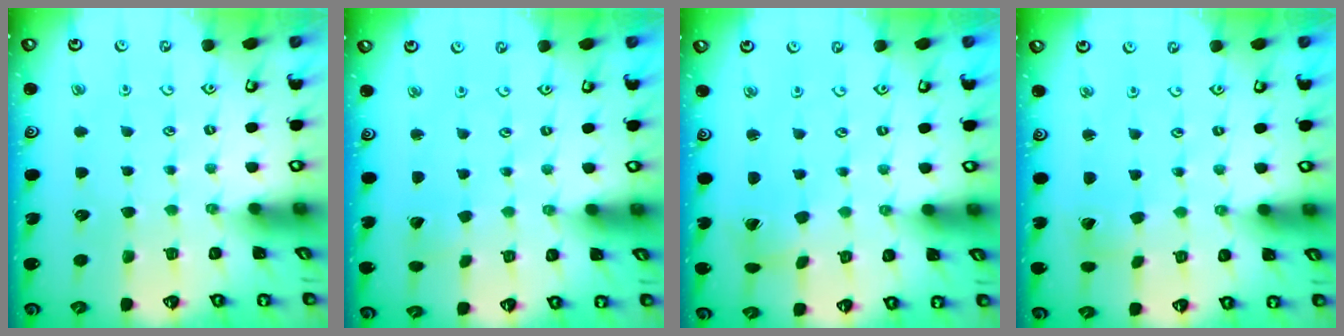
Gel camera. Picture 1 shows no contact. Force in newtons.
{"total": 0.5, "press": 0.5, "slide": 0.0}
{"total": 2.0, "press": 2.0, "slide": 0.2}
{"total": 0.9, "press": 0.9, "slide": 0.0}